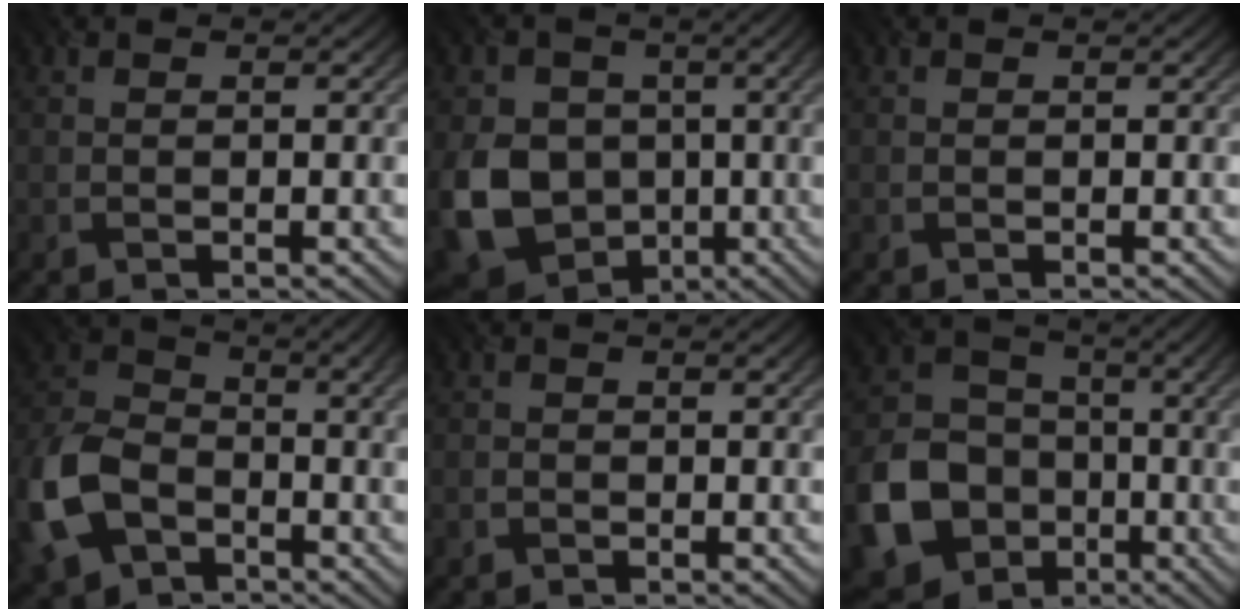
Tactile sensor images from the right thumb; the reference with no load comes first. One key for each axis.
{"total": 11.9, "fx": -1.5, "fy": 9.4, "fz": 7.1, "tx": -0.167, "ty": -0.030, "tz": -0.027}
{"total": 0.0}
{"total": 12.2, "fx": -4.6, "fy": 7.7, "fz": 8.3, "tx": -0.210, "ty": -0.011, "tz": -0.101}
{"total": 0.8, "fx": -0.5, "fy": 0.6, "fz": 0.2, "tx": -0.004, "ty": -0.003, "tz": -0.011}
{"total": 13.3, "fx": -4.6, "fy": 10.4, "fz": 6.9, "tx": -0.171, "ty": -0.040, "tz": -0.093}